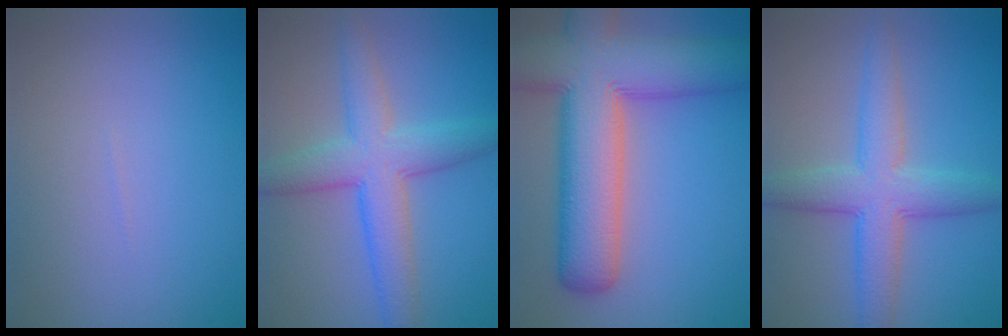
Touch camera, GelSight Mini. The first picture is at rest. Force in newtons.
{"total": 6.0, "press": 6.0, "slide": 0.1}
{"total": 12.8, "press": 12.8, "slide": 0.8}
{"total": 5.7, "press": 5.7, "slide": 0.3}